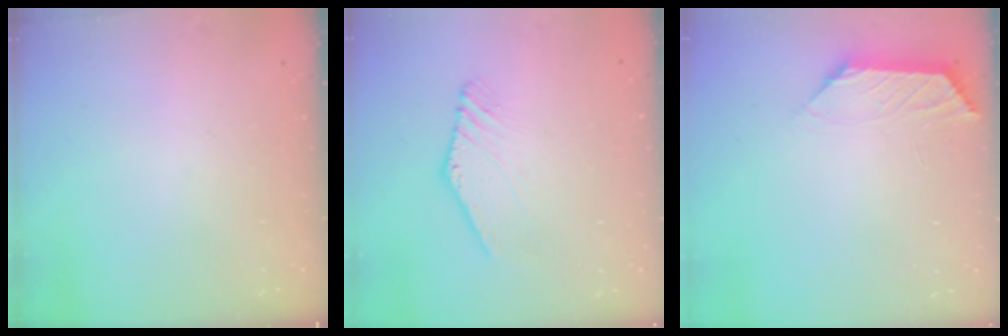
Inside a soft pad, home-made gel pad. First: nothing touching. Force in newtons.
{"total": 1.3, "press": 1.3, "slide": 0.3}
{"total": 1.7, "press": 1.6, "slide": 0.5}